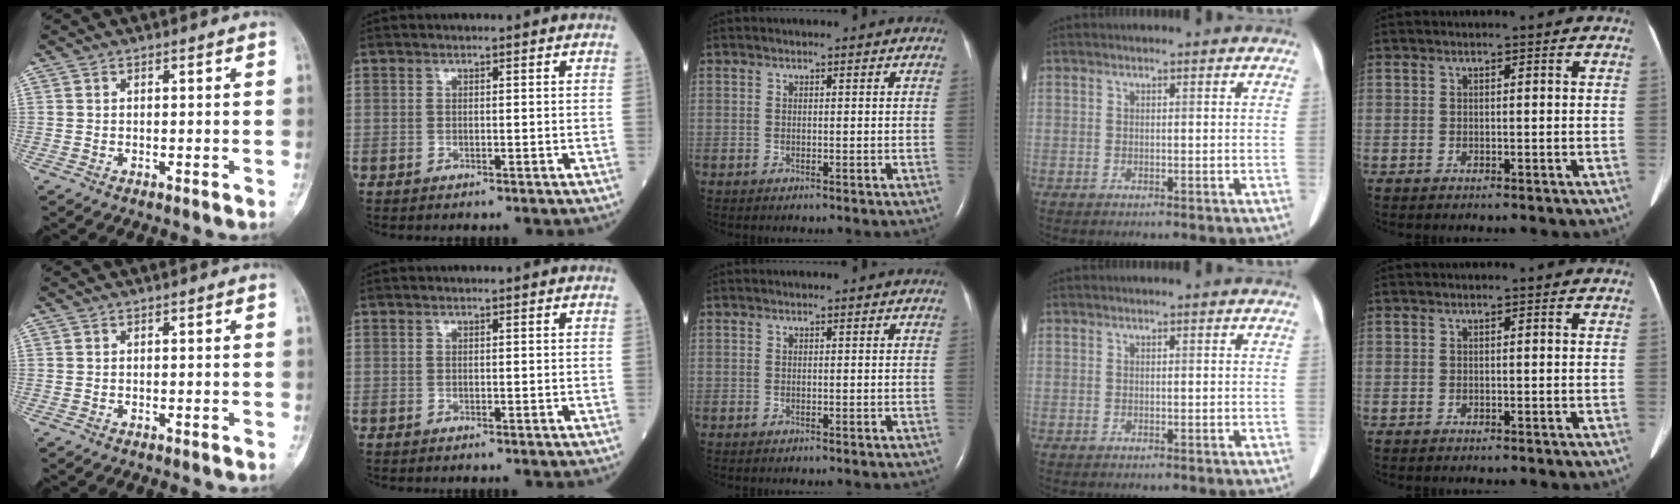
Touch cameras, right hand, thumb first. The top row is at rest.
{}